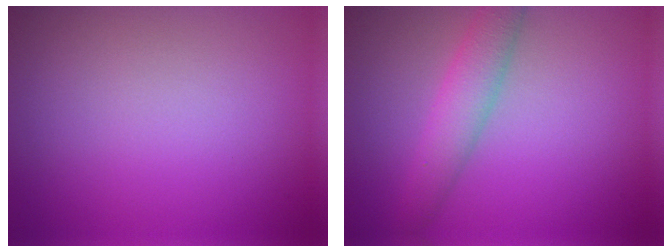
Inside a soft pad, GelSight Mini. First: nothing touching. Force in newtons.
{"total": 3.3, "press": 3.3, "slide": 0.1}